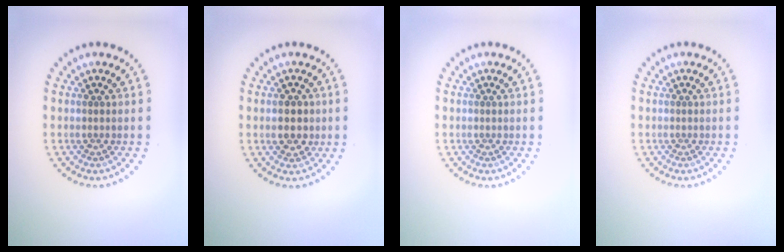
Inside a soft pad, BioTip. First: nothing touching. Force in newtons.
{"total": 3.3, "press": 3.3, "slide": 0.2}
{"total": 0.0}
{"total": 0.0}